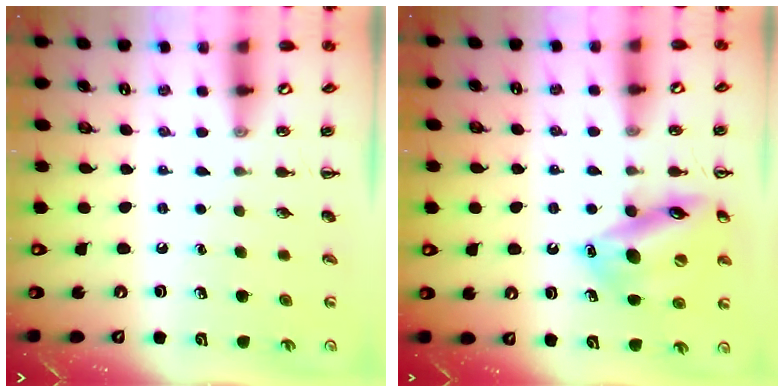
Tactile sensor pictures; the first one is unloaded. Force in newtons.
{"total": 16.3, "press": 16.2, "slide": 2.3}